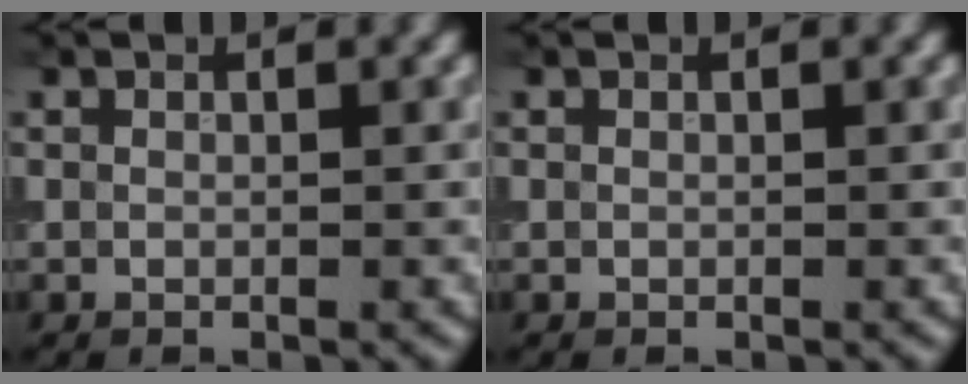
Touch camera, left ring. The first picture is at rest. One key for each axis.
{"total": 0.0}